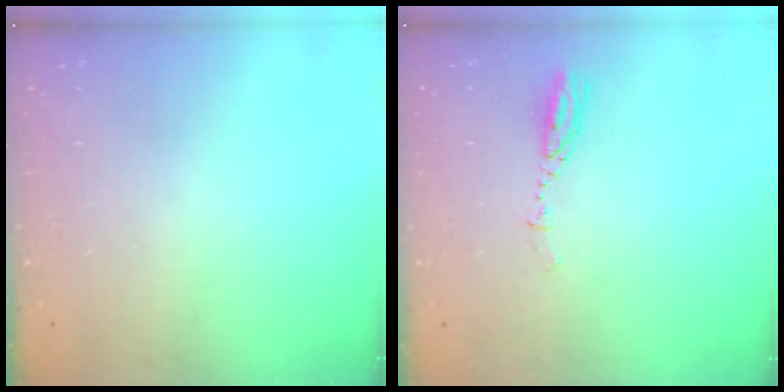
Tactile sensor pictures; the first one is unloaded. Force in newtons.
{"total": 3.7, "press": 3.7, "slide": 0.4}